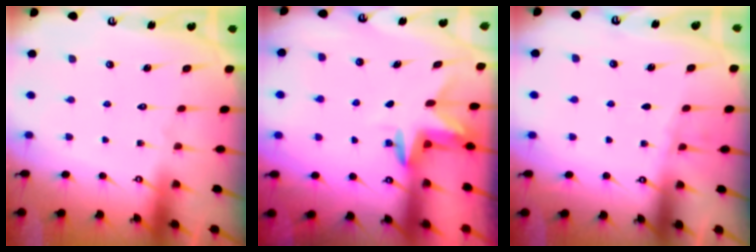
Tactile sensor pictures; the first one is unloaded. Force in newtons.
{"total": 3.2, "press": 3.2, "slide": 0.3}
{"total": 1.4, "press": 1.3, "slide": 0.3}